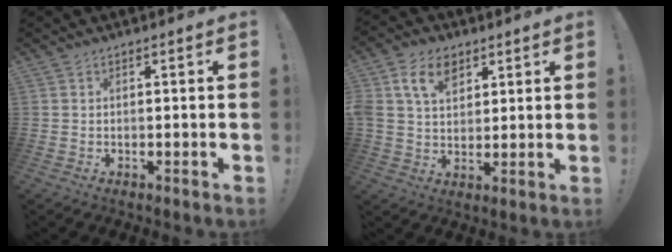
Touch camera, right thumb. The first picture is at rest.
{"total": 10.0, "force": [5.0, 6.7, 5.5], "torque": [-0.097, -0.005, 0.096]}